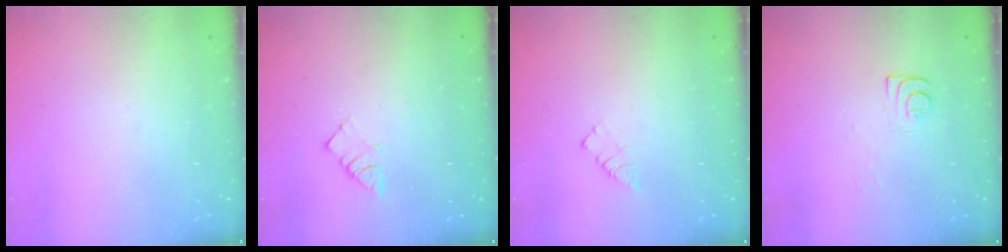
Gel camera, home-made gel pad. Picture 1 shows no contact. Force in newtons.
{"total": 3.6, "press": 3.5, "slide": 0.5}
{"total": 2.9, "press": 2.9, "slide": 0.4}
{"total": 5.9, "press": 5.9, "slide": 0.8}